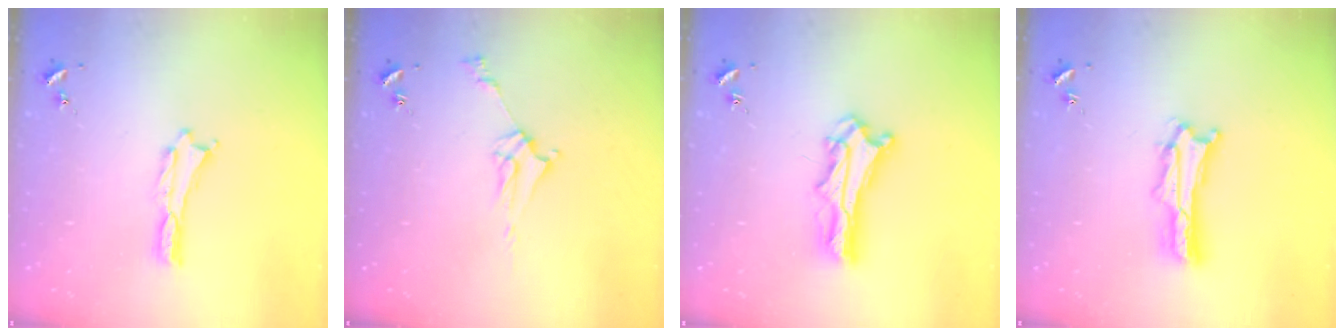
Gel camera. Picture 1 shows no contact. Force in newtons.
{"total": 4.3, "press": 4.3, "slide": 0.5}
{"total": 6.8, "press": 6.8, "slide": 0.6}
{"total": 2.1, "press": 2.1, "slide": 0.3}